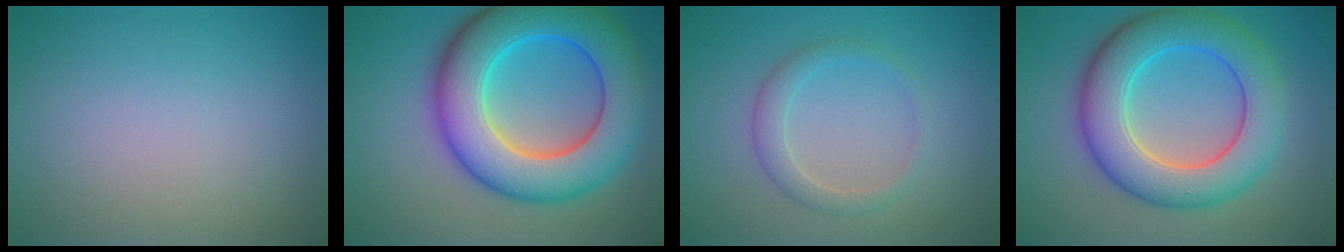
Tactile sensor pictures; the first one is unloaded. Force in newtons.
{"total": 12.1, "press": 12.1, "slide": 0.3}
{"total": 2.2, "press": 2.2, "slide": 0.1}
{"total": 8.8, "press": 8.8, "slide": 0.1}